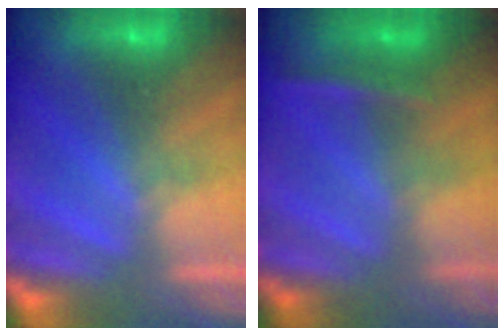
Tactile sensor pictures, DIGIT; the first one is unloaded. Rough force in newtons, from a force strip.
{"total": 2.4}